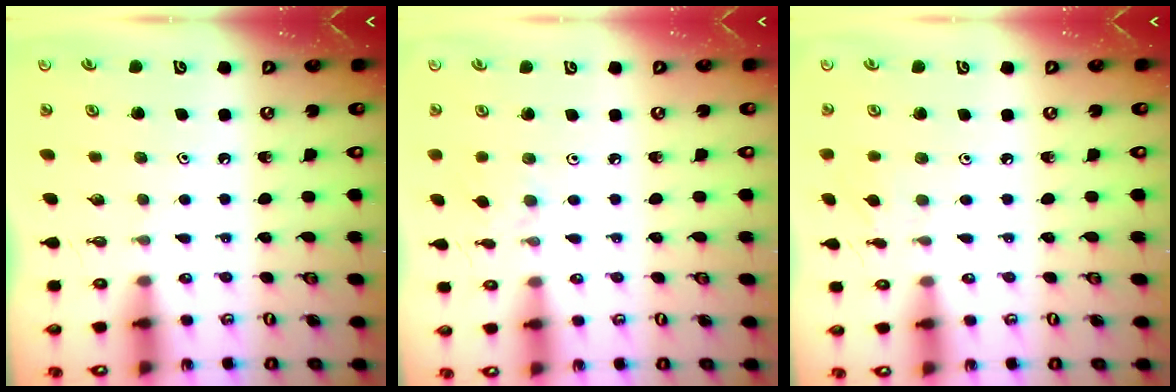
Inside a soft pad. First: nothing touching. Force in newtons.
{"total": 1.7, "press": 1.6, "slide": 0.4}
{"total": 3.9, "press": 3.9, "slide": 0.6}